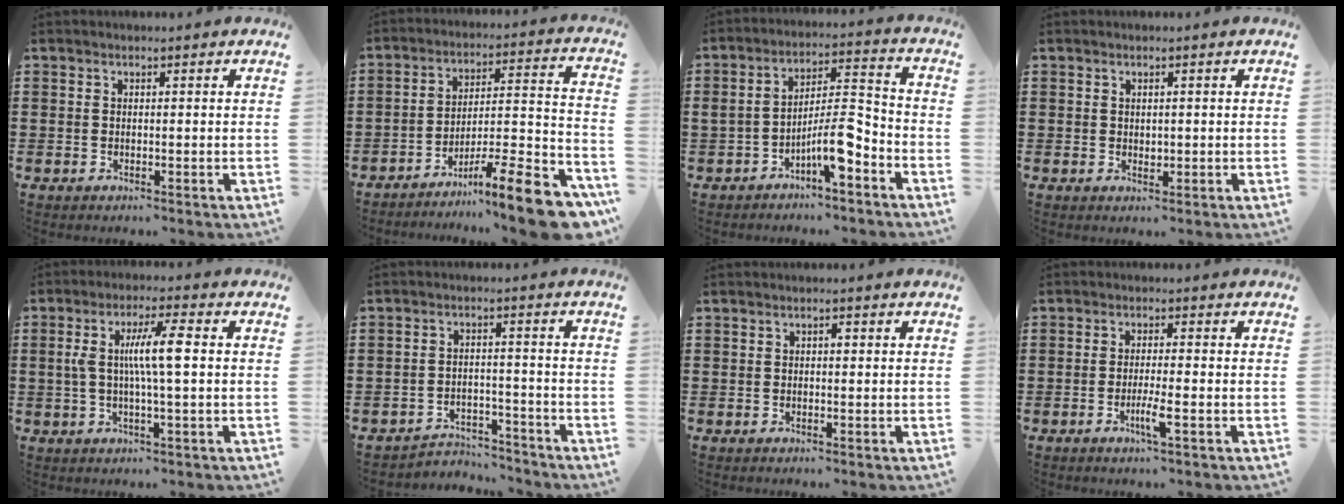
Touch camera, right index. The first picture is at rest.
{"total": 12.2, "force": [-9.2, 0.7, 8.0], "torque": [-0.102, 0.020, -0.171]}
{"total": 9.0, "force": [-4.9, 2.5, 7.1], "torque": [-0.128, 0.009, -0.090]}
{"total": 1.0, "force": [0.2, 0.8, 0.5], "torque": [-0.011, 0.006, 0.004]}
{"total": 7.4, "force": [0.5, 0.9, 7.3], "torque": [-0.144, -0.002, 0.000]}
{"total": 3.9, "force": [-3.8, 0.8, 0.3], "torque": [-0.010, 0.006, -0.079]}
{"total": 0.8, "force": [0.1, 0.4, 0.7], "torque": [-0.014, 0.003, 0.000]}
{"total": 3.7, "force": [-1.6, 0.0, 3.3], "torque": [-0.061, -0.011, -0.030]}